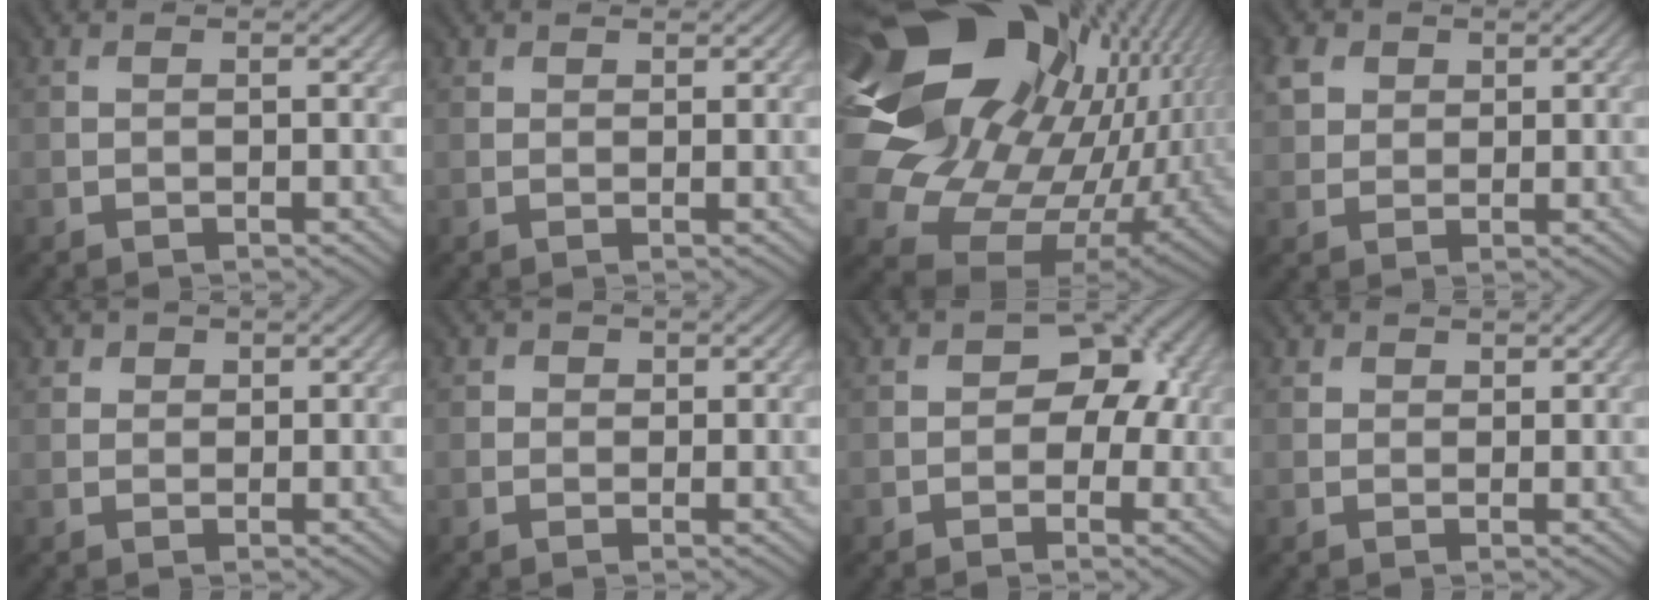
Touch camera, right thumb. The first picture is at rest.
{"total": 1.0, "force": [0.9, 0.3, -0.4], "torque": [0.004, 0.002, 0.011]}
{"total": 20.2, "force": [5.9, 14.7, 12.5], "torque": [-0.296, -0.003, 0.139]}
{"total": 3.7, "force": [2.1, 2.9, 0.8], "torque": [-0.045, 0.008, 0.037]}
{"total": 1.7, "force": [1.3, 0.9, -0.7], "torque": [0.004, 0.002, 0.020]}
{"total": 1.1, "force": [0.5, 0.7, -0.7], "torque": [0.010, 0.000, 0.003]}
{"total": 5.9, "force": [0.4, 4.3, 4.0], "torque": [-0.027, 0.007, 0.003]}
{"total": 1.6, "force": [1.4, 0.7, -0.3], "torque": [-0.001, 0.002, 0.021]}